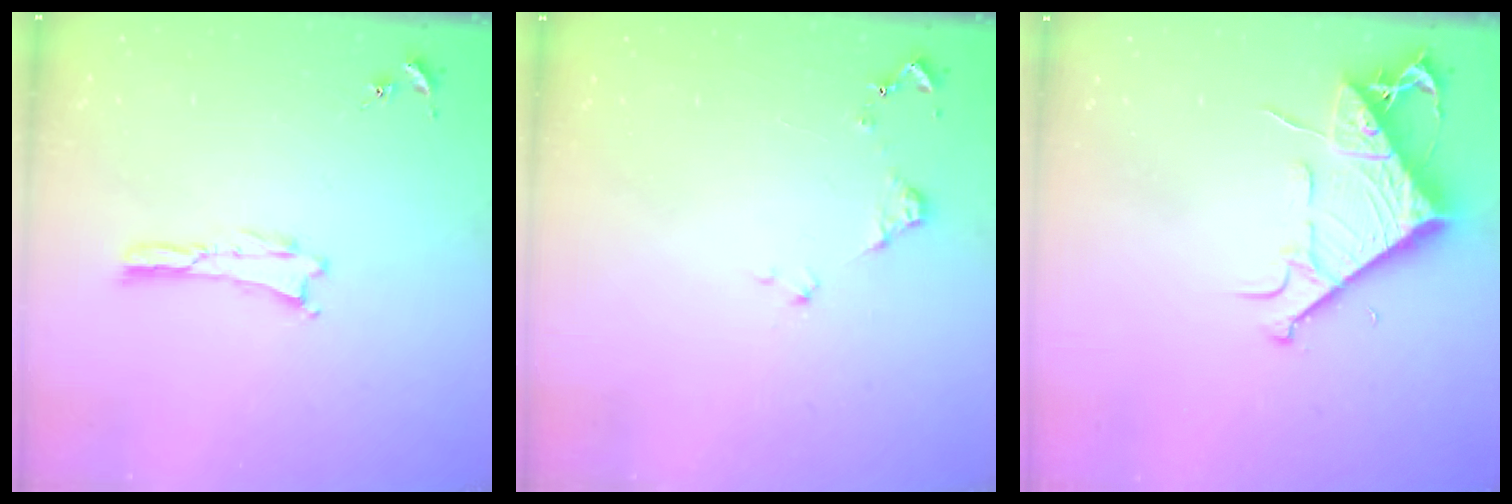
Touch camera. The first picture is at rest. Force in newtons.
{"total": 1.2, "press": 1.2, "slide": 0.2}
{"total": 8.4, "press": 8.3, "slide": 1.1}